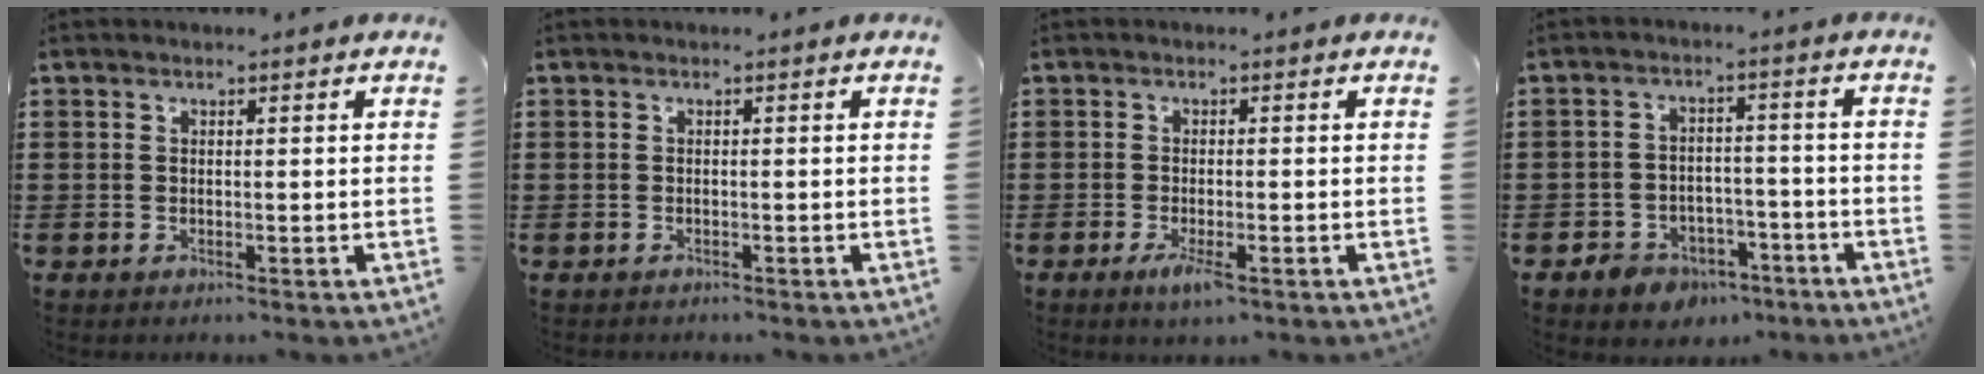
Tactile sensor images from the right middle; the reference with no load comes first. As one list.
[{"total": 0.6, "force": [-0.4, 0.4, -0.1], "torque": [0.002, 0.004, -0.011]}, {"total": 3.0, "force": [-1.4, 0.6, 2.6], "torque": [-0.057, -0.009, -0.026]}, {"total": 4.1, "force": [-3.5, 2.1, 0.6], "torque": [-0.024, 0.010, -0.074]}]